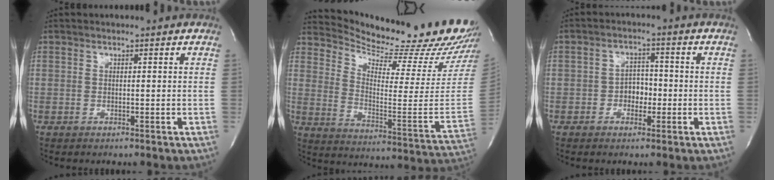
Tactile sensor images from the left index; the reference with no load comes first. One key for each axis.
{"total": 23.5, "fx": 22.1, "fy": 0.4, "fz": 8.1, "tx": -0.136, "ty": -0.129, "tz": 0.293}
{"total": 3.4, "fx": -1.2, "fy": 2.4, "fz": 2.1, "tx": -0.028, "ty": 0.004, "tz": -0.024}